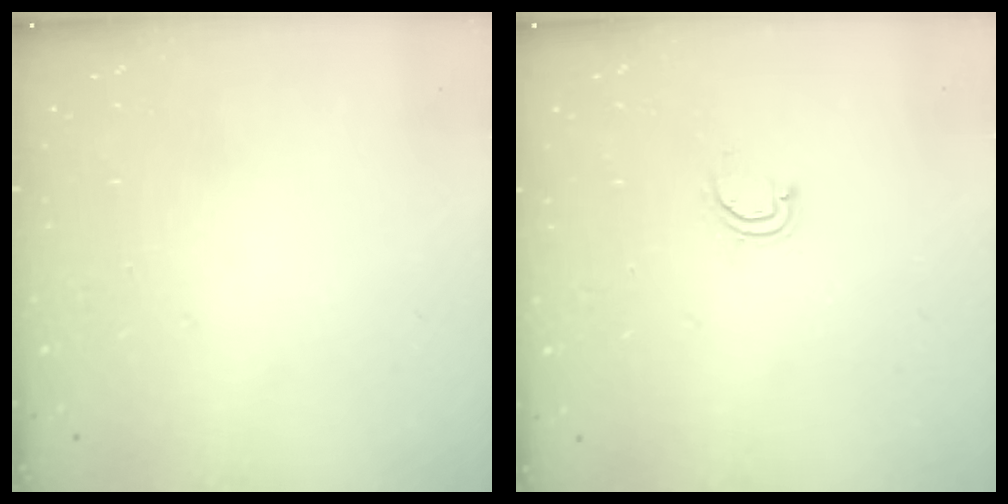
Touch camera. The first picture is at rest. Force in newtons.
{"total": 3.1, "press": 3.1, "slide": 0.2}